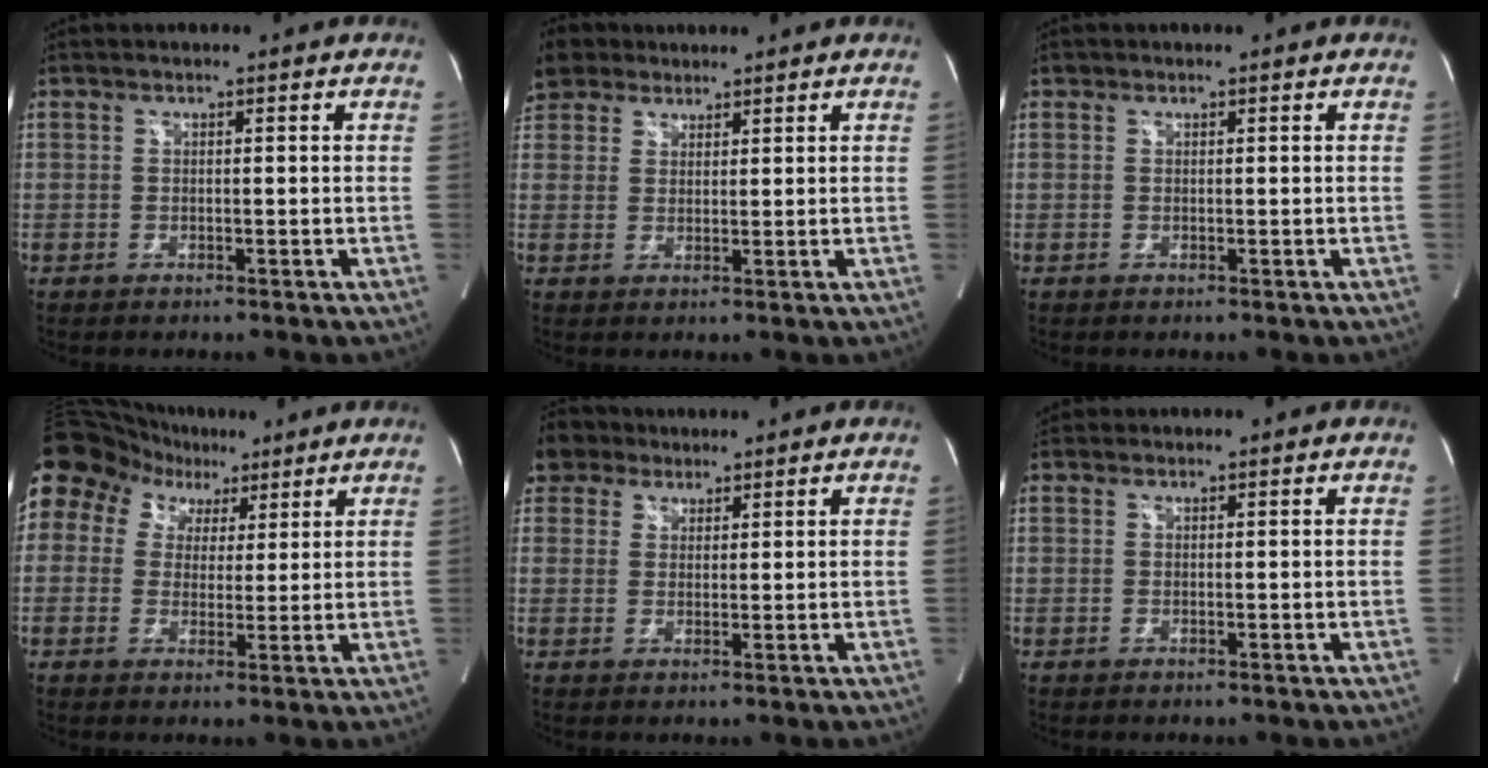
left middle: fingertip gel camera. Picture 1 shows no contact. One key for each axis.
{"total": 5.8, "fx": 4.8, "fy": 3.3, "fz": 0.7, "tx": -0.018, "ty": 0.024, "tz": 0.096}
{"total": 0.0}
{"total": 15.0, "fx": 8.2, "fy": 11.6, "fz": 4.9, "tx": -0.117, "ty": 0.074, "tz": 0.148}
{"total": 4.1, "fx": 3.4, "fy": 2.2, "fz": -0.4, "tx": 0.009, "ty": 0.016, "tz": 0.062}
{"total": 0.6, "fx": 0.5, "fy": 0.3, "fz": -0.1, "tx": -0.002, "ty": 0.008, "tz": 0.009}